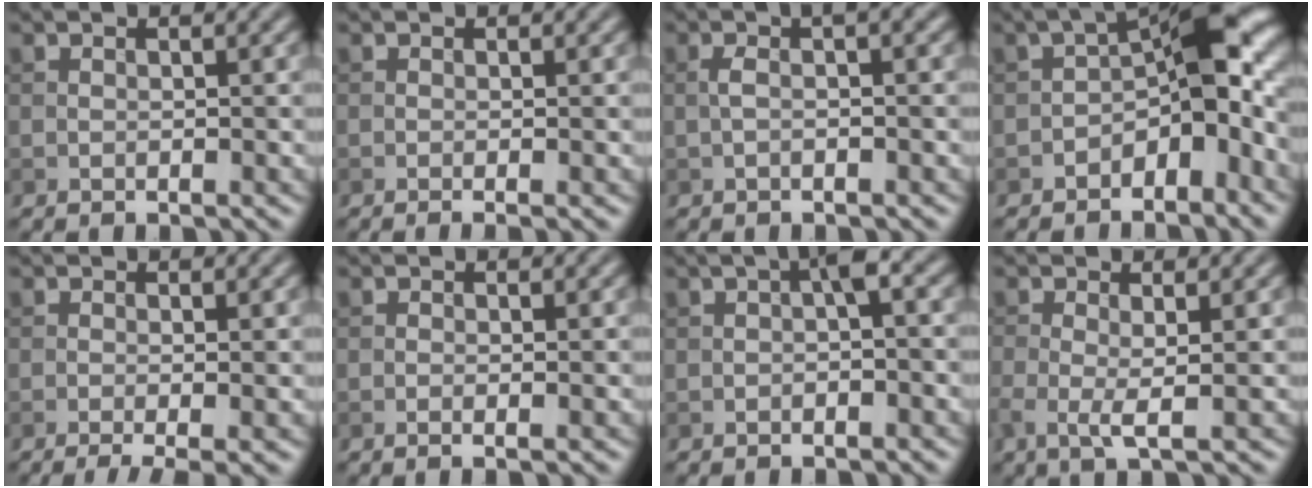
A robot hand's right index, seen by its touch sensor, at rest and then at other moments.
{"total": 1.4, "force": [-0.3, 0.4, 1.3], "torque": [-0.016, -0.008, -0.008]}
{"total": 2.3, "force": [0.2, 0.4, 2.3], "torque": [-0.044, 0.010, -0.001]}
{"total": 8.5, "force": [-2.4, 3.9, 7.1], "torque": [-0.091, 0.026, -0.055]}
{"total": 3.7, "force": [-1.4, 1.0, 3.3], "torque": [-0.050, -0.009, -0.021]}
{"total": 0.8, "force": [-0.2, 0.1, 0.7], "torque": [-0.013, -0.005, -0.006]}
{"total": 2.1, "force": [-0.1, 0.3, 2.1], "torque": [-0.033, 0.008, -0.003]}
{"total": 2.7, "force": [-0.4, 0.7, 2.6], "torque": [-0.060, -0.009, -0.011]}